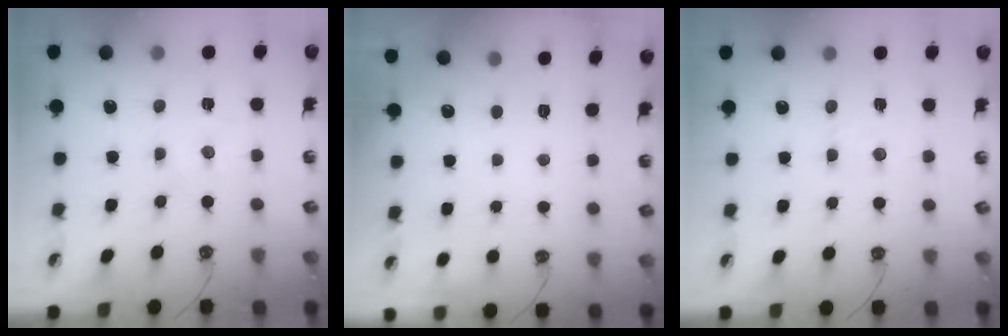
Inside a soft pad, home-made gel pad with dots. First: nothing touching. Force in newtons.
{"total": 0.0}
{"total": 5.0, "press": 4.9, "slide": 0.6}